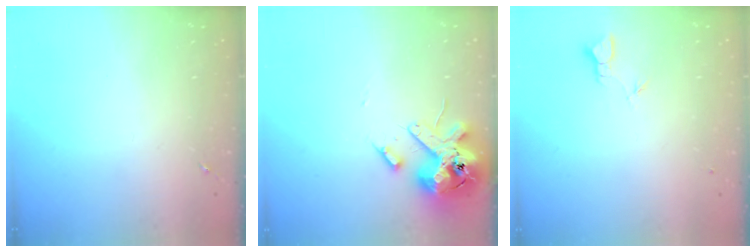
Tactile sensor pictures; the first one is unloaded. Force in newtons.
{"total": 14.5, "press": 14.4, "slide": 2.4}
{"total": 1.9, "press": 1.9, "slide": 0.1}